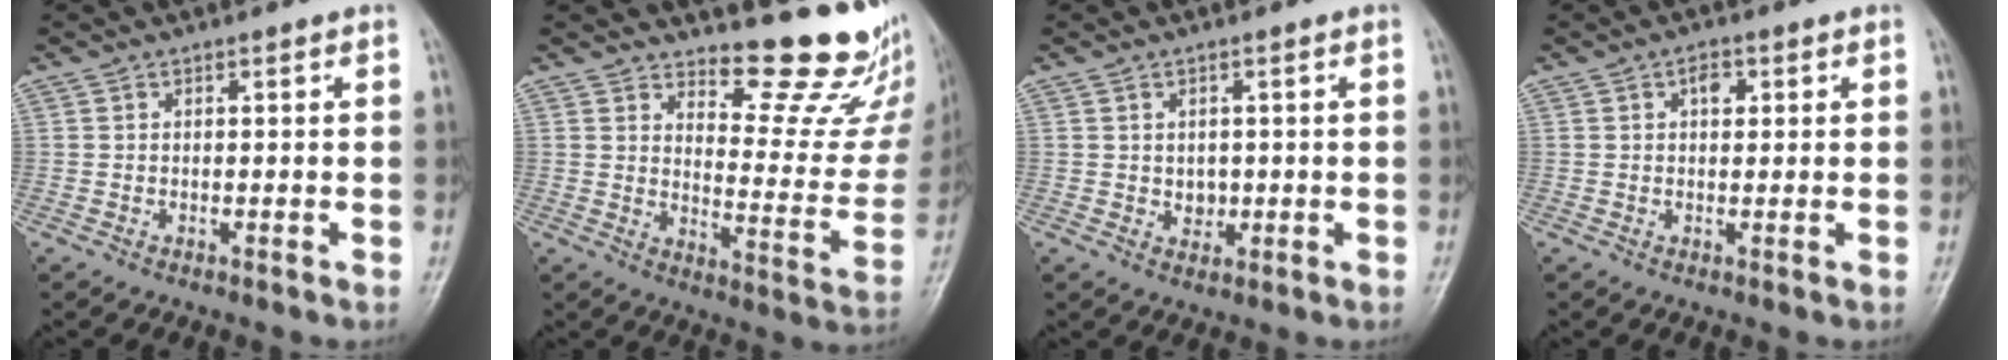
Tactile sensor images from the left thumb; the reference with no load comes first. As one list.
[{"total": 16.3, "force": [14.5, 4.7, 5.9], "torque": [-0.025, -0.154, 0.177]}, {"total": 2.5, "force": [0.1, 2.1, 1.4], "torque": [-0.009, -0.001, 0.007]}, {"total": 2.7, "force": [1.0, 1.7, 1.9], "torque": [-0.020, 0.000, 0.011]}]